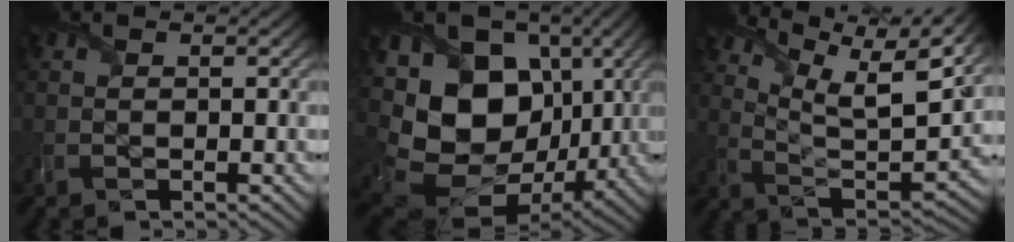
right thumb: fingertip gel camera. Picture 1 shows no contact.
{"total": 18.4, "force": [0.6, 14.0, 11.9], "torque": [-0.257, -0.027, 0.033]}
{"total": 14.6, "force": [9.6, 4.6, 9.9], "torque": [-0.204, -0.002, 0.154]}